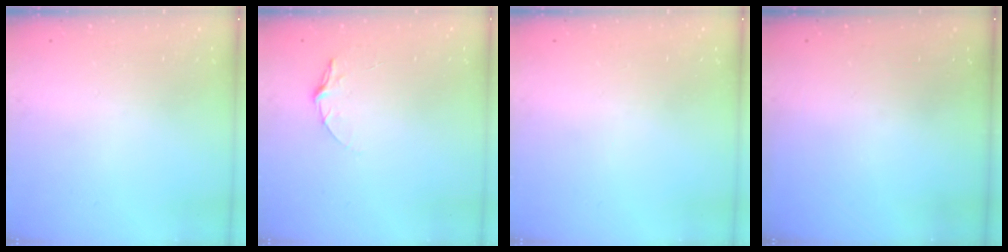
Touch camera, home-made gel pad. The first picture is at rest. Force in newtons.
{"total": 4.6, "press": 4.6, "slide": 0.4}
{"total": 0.0}
{"total": 0.0}